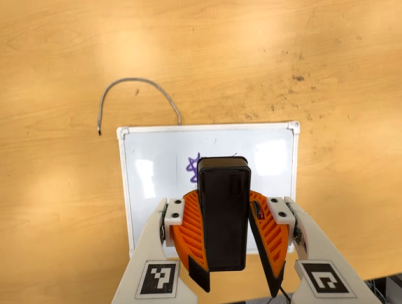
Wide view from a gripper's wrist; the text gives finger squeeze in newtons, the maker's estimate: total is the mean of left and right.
{"total": 9.0, "left": 9.1, "right": 9.0}